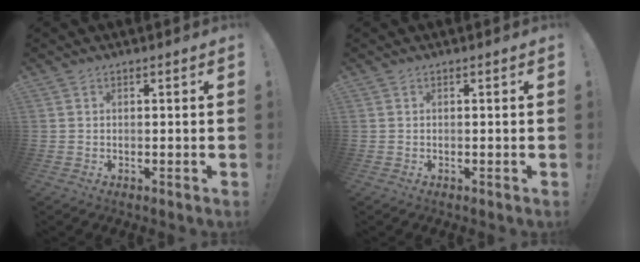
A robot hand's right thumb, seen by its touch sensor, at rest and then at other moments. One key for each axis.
{"total": 0.0}